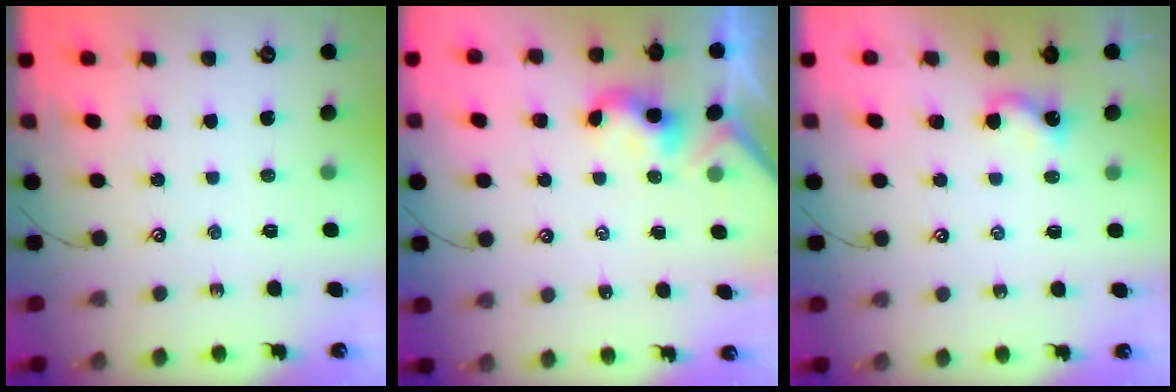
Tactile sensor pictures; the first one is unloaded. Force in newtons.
{"total": 2.2, "press": 2.2, "slide": 0.2}
{"total": 2.6, "press": 2.5, "slide": 0.5}